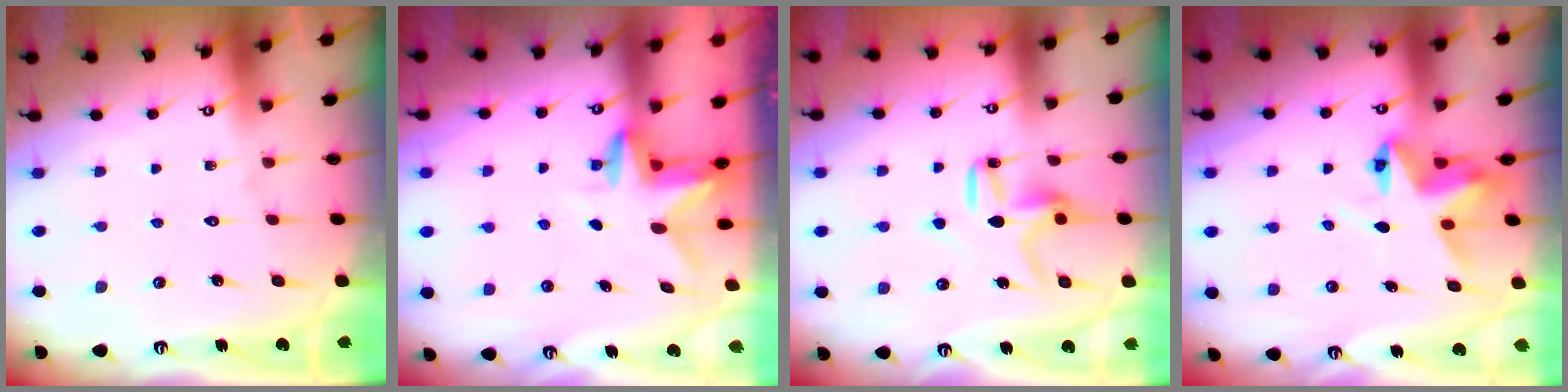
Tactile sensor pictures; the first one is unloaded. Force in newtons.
{"total": 3.1, "press": 3.1, "slide": 0.3}
{"total": 9.7, "press": 9.7, "slide": 0.2}
{"total": 4.9, "press": 4.9, "slide": 0.3}